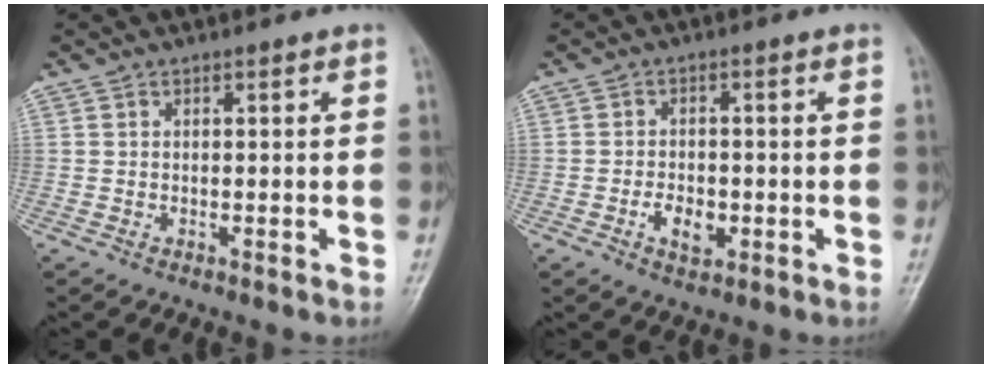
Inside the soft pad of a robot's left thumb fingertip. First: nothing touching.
{"total": 4.4, "force": [-1.4, 2.8, 3.1], "torque": [-0.045, 0.003, -0.023]}